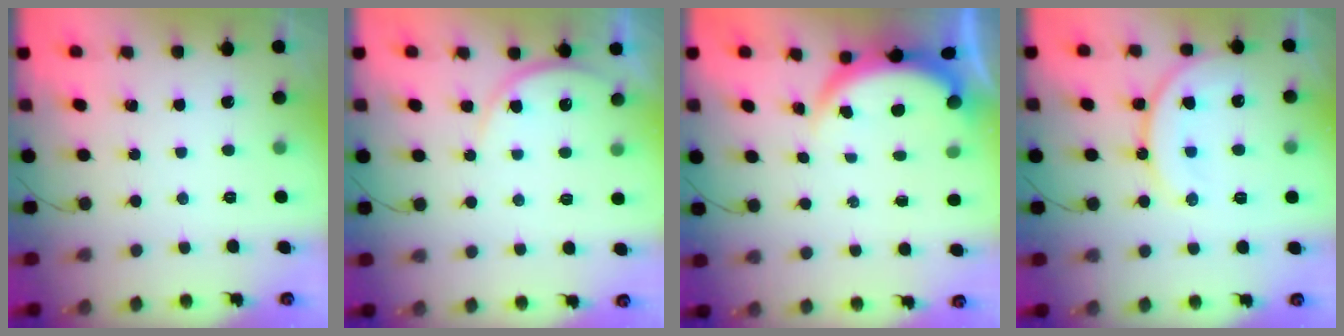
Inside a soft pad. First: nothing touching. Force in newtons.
{"total": 6.6, "press": 6.6, "slide": 0.5}
{"total": 3.9, "press": 3.8, "slide": 0.2}
{"total": 14.5, "press": 14.4, "slide": 1.8}